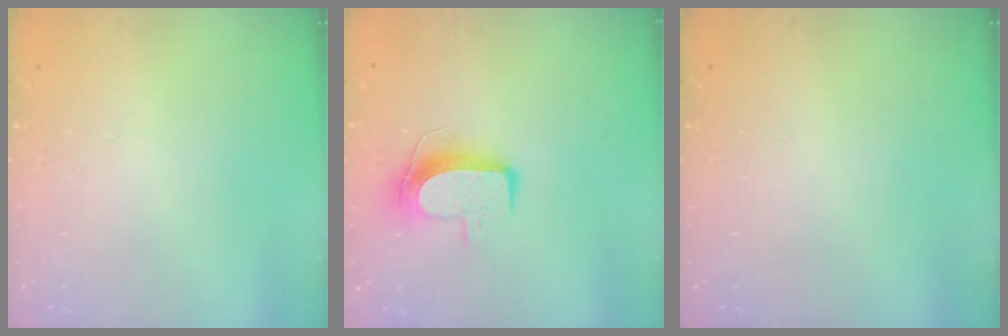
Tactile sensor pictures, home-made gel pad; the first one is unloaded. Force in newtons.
{"total": 9.2, "press": 9.2, "slide": 0.7}
{"total": 0.0}